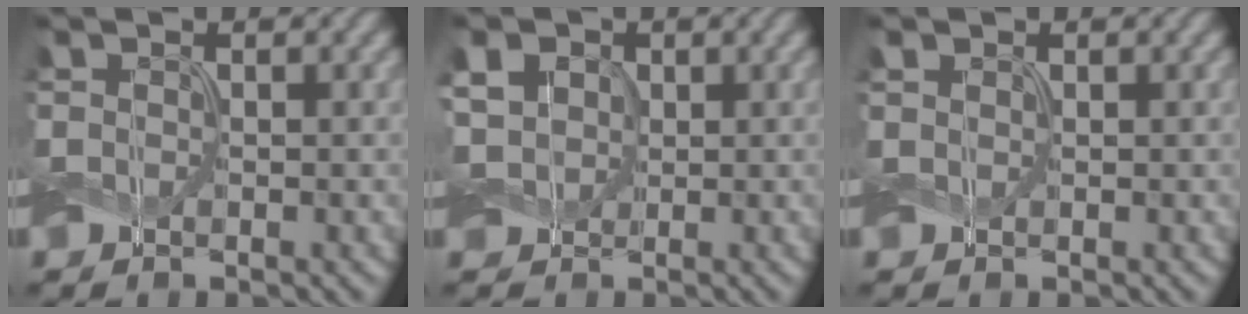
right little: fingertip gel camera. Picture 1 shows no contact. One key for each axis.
{"total": 5.5, "fx": 1.6, "fy": 4.4, "fz": 2.9, "tx": -0.076, "ty": 0.020, "tz": 0.018}
{"total": 0.7, "fx": 0.4, "fy": 0.5, "fz": 0.3, "tx": -0.007, "ty": 0.002, "tz": 0.009}